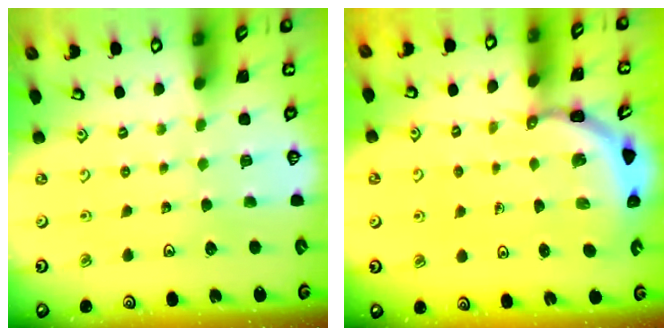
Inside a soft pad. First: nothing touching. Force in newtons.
{"total": 3.5, "press": 3.5, "slide": 0.2}